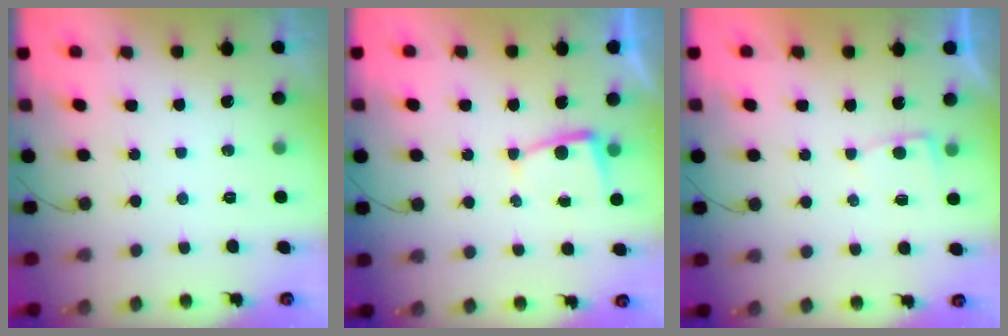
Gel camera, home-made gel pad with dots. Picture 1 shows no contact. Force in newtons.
{"total": 3.0, "press": 3.0, "slide": 0.4}
{"total": 2.2, "press": 2.2, "slide": 0.3}